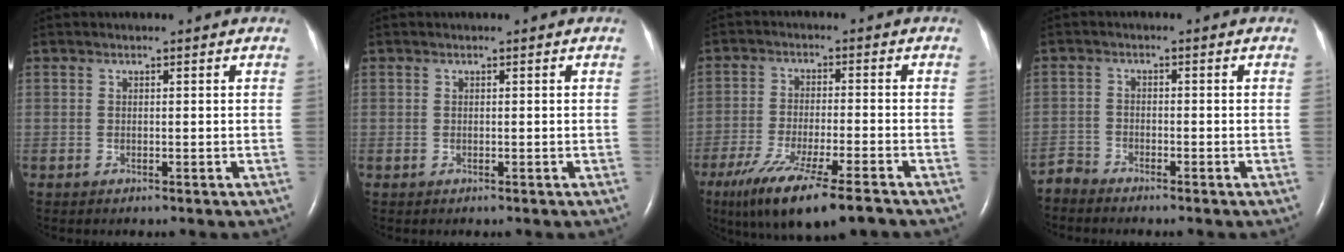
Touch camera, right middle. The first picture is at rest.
{"total": 0.0}
{"total": 13.5, "force": [-9.5, 1.3, 9.6], "torque": [-0.173, -0.040, -0.158]}
{"total": 2.5, "force": [-2.4, -0.1, -0.6], "torque": [0.017, -0.014, -0.048]}